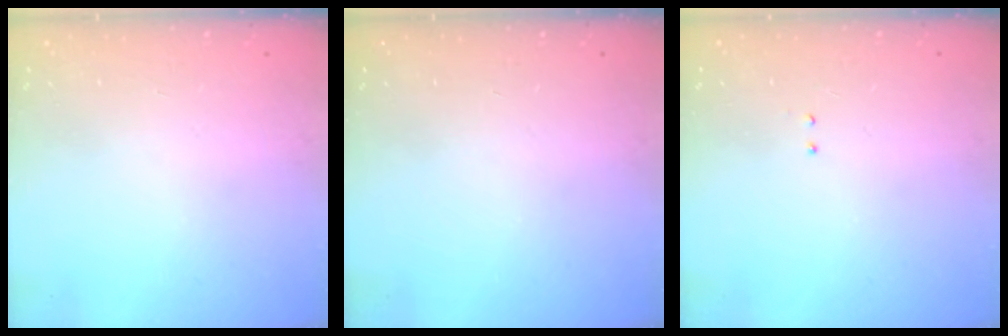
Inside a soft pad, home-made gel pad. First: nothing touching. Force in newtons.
{"total": 0.0}
{"total": 2.1, "press": 2.0, "slide": 0.6}